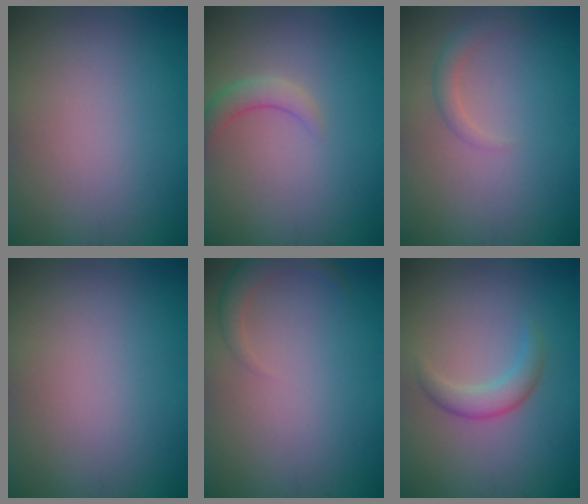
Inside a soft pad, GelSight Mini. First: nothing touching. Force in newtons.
{"total": 1.9, "press": 1.9, "slide": 0.2}
{"total": 1.3, "press": 1.3, "slide": 0.1}
{"total": 0.0}
{"total": 1.8, "press": 1.8, "slide": 0.1}
{"total": 2.2, "press": 2.2, "slide": 0.2}